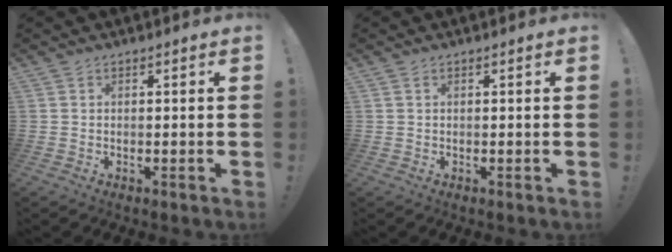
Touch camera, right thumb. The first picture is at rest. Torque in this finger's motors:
{"motor_torque": [0.09, -0.07, -0.12, 0.14, 0.00]}